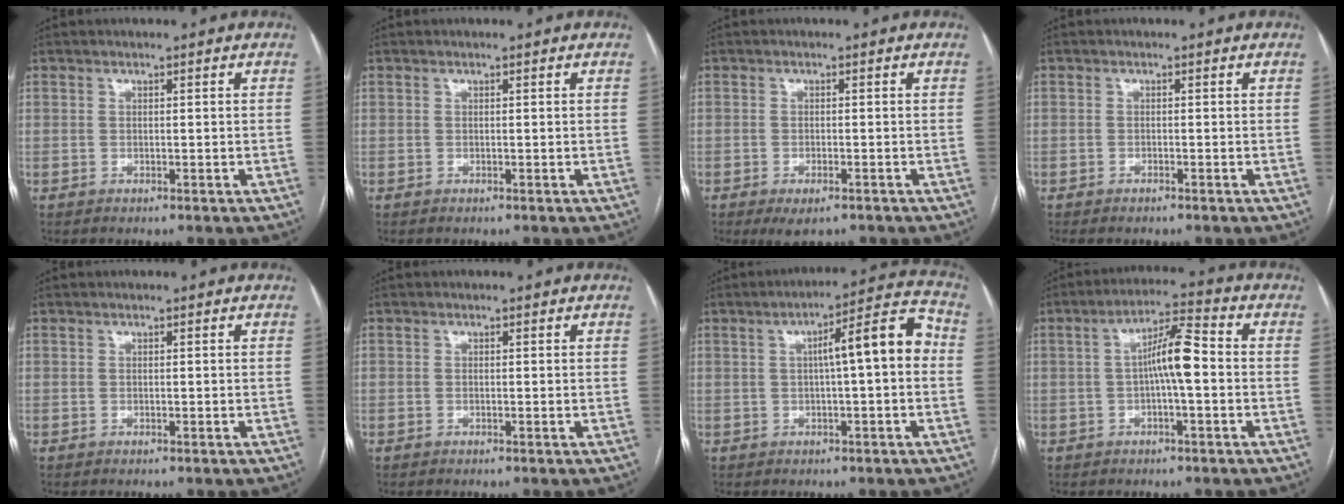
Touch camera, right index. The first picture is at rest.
{"total": 0.0}
{"total": 3.4, "force": [-2.2, 1.3, 2.3], "torque": [-0.033, -0.004, -0.028]}
{"total": 0.7, "force": [-0.6, 0.1, 0.3], "torque": [-0.008, 0.000, -0.011]}
{"total": 0.0}
{"total": 0.0}
{"total": 9.4, "force": [0.6, 1.3, 9.2], "torque": [-0.131, 0.035, 0.005]}
{"total": 7.2, "force": [-0.3, 1.0, 7.1], "torque": [-0.128, 0.021, -0.010]}